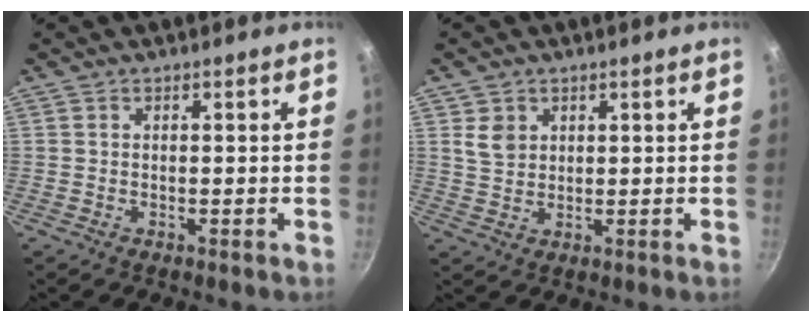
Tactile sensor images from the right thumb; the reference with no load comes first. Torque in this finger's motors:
{"motor_torque": [-0.55, 0.76, 0.24, 0.10, 0.01]}